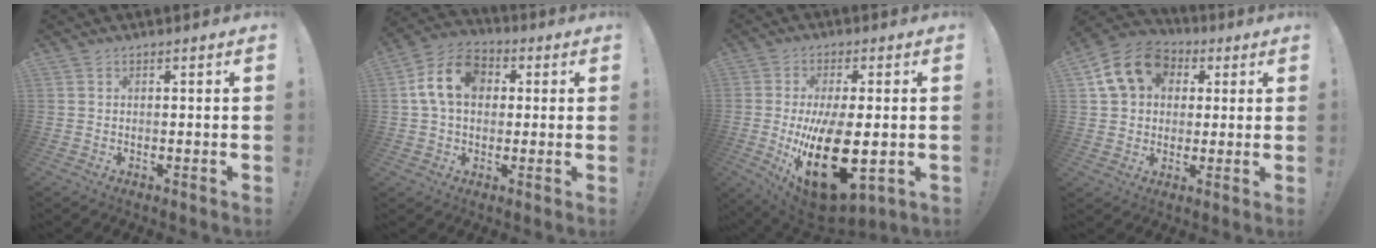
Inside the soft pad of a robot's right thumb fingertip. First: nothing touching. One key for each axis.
{"total": 13.8, "fx": 2.9, "fy": 10.1, "fz": 9.0, "tx": -0.159, "ty": 0.011, "tz": 0.056}
{"total": 22.4, "fx": -3.0, "fy": 10.5, "fz": 19.6, "tx": -0.334, "ty": -0.016, "tz": -0.031}
{"total": 14.1, "fx": 4.9, "fy": 11.2, "fz": 6.9, "tx": -0.103, "ty": -0.006, "tz": 0.097}